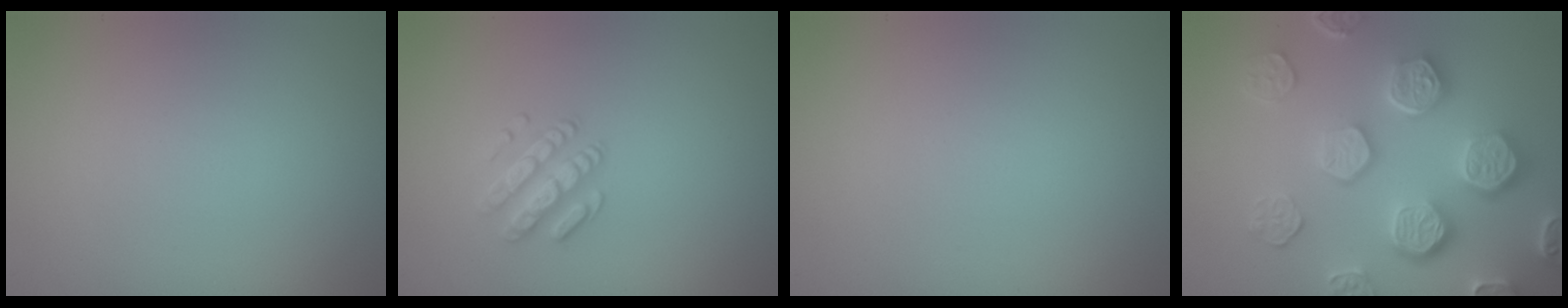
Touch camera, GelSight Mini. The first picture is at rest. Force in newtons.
{"total": 2.5, "press": 2.4, "slide": 0.6}
{"total": 0.0}
{"total": 7.3, "press": 5.8, "slide": 4.3}